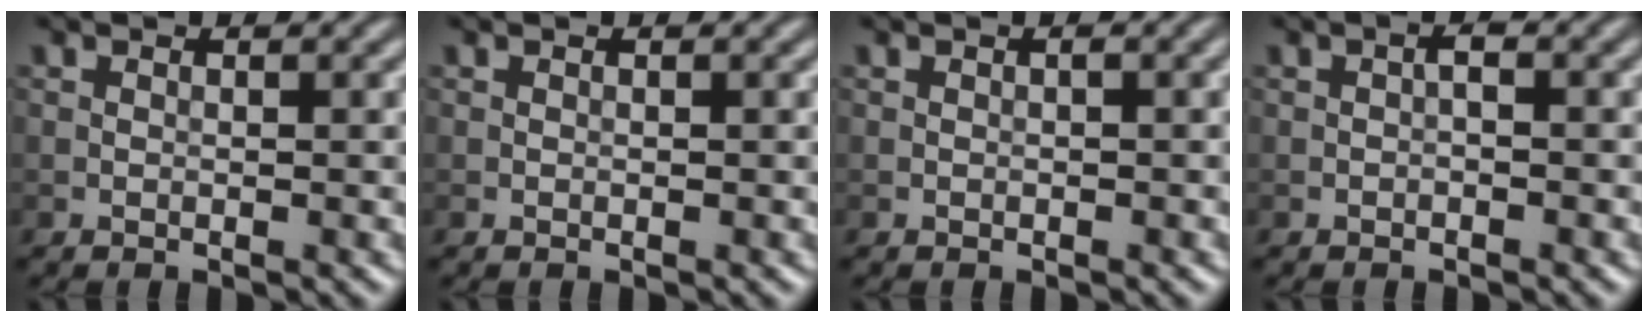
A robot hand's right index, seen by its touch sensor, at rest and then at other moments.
{"total": 0.0}
{"total": 0.5, "force": [0.0, 0.1, 0.5], "torque": [-0.010, 0.002, 0.001]}
{"total": 0.9, "force": [-0.2, 0.3, 0.8], "torque": [-0.014, 0.002, -0.004]}